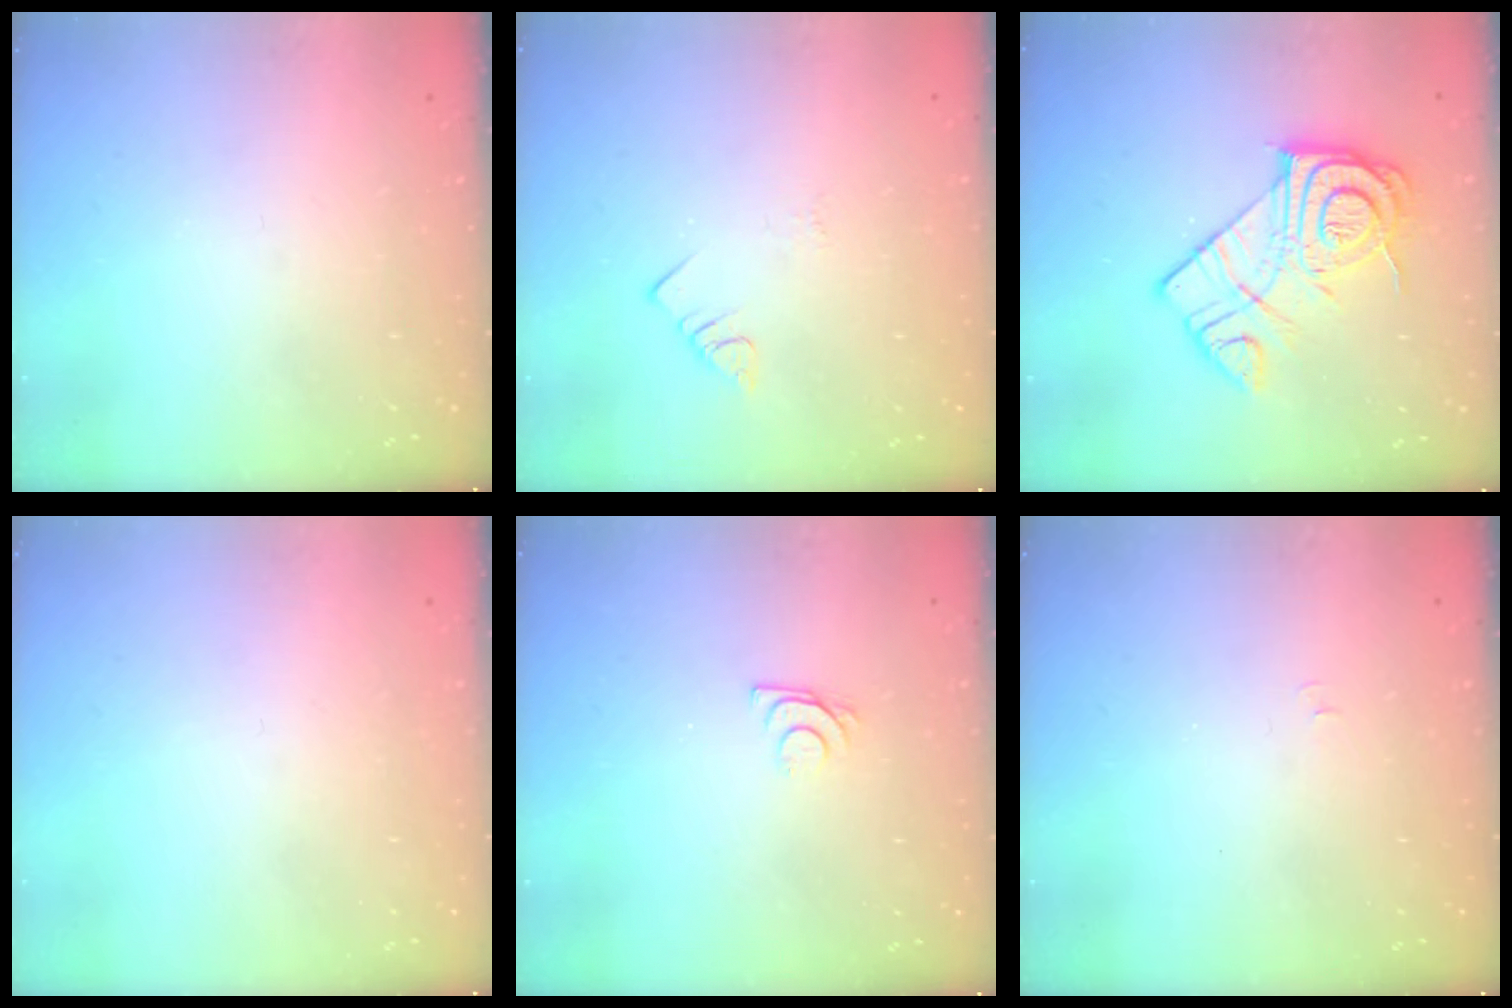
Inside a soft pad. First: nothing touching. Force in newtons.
{"total": 2.4, "press": 2.3, "slide": 0.4}
{"total": 15.6, "press": 15.5, "slide": 0.9}
{"total": 1.8, "press": 1.8, "slide": 0.1}
{"total": 7.0, "press": 6.9, "slide": 0.6}
{"total": 3.8, "press": 3.7, "slide": 0.4}